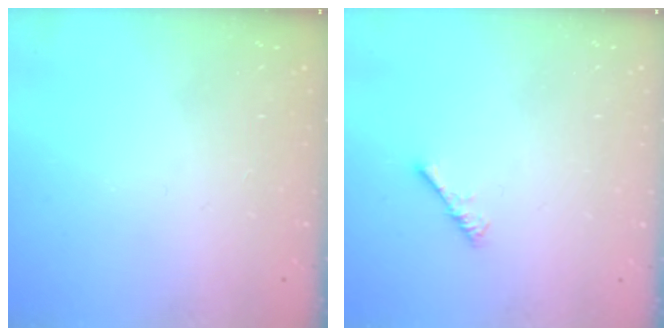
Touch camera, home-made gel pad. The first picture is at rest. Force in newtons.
{"total": 0.8, "press": 0.8, "slide": 0.3}